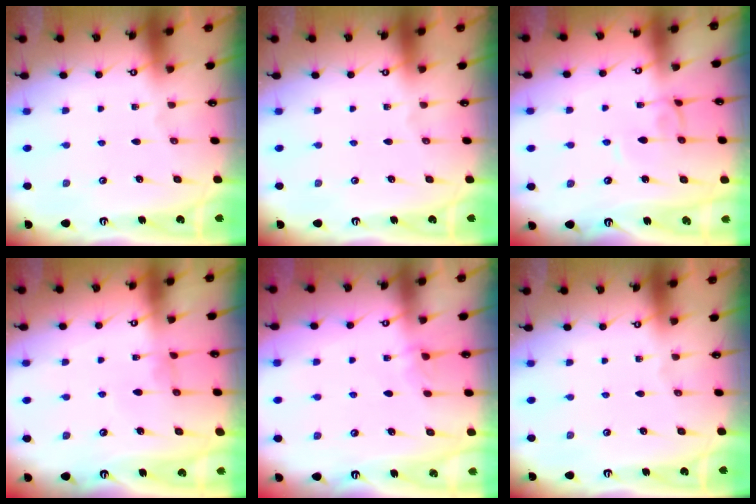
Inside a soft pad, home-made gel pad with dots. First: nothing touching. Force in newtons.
{"total": 0.0}
{"total": 0.6, "press": 0.5, "slide": 0.3}
{"total": 0.7, "press": 0.4, "slide": 0.5}
{"total": 1.8, "press": 1.8, "slide": 0.3}
{"total": 0.0}